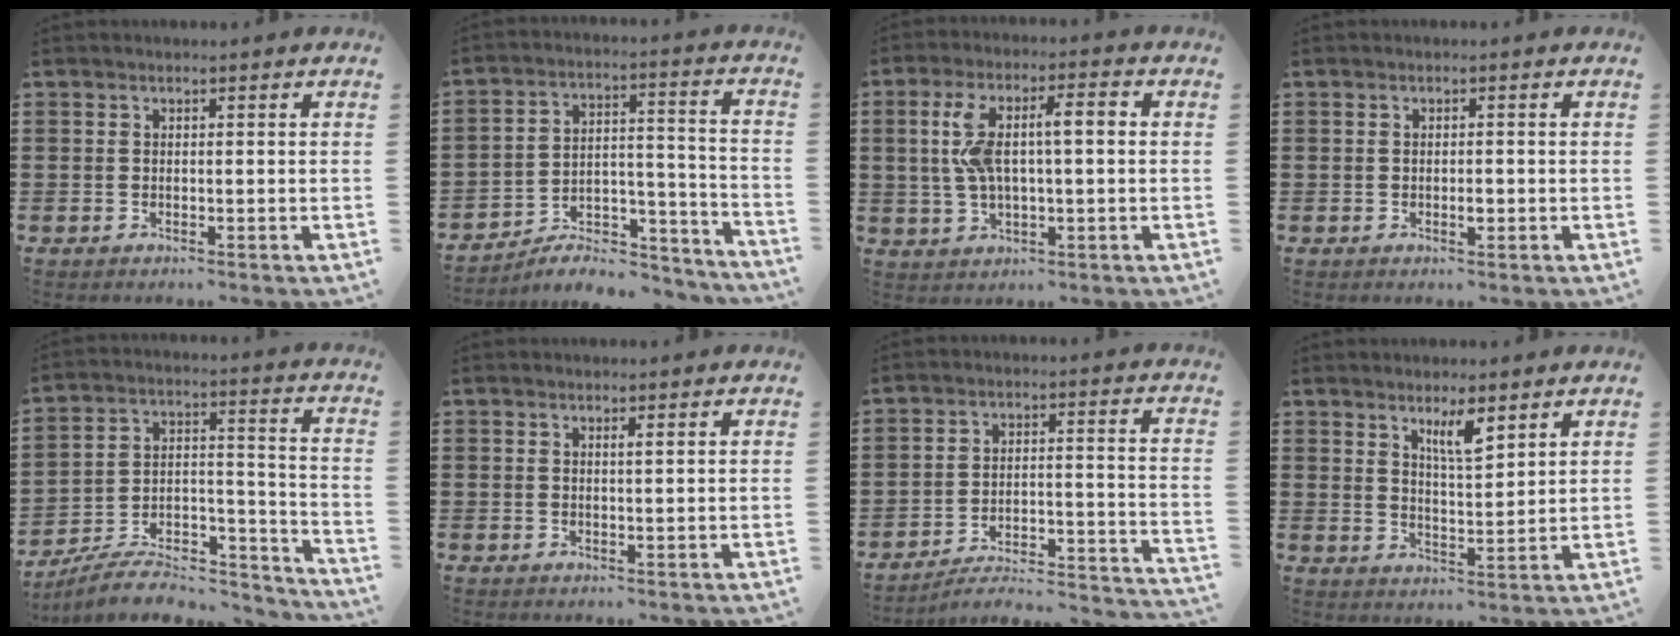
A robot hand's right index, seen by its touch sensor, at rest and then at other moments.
{"total": 7.1, "force": [-6.1, 2.6, 2.5], "torque": [-0.039, 0.013, -0.114]}
{"total": 8.9, "force": [1.1, 2.7, 8.4], "torque": [-0.177, 0.004, 0.010]}
{"total": 1.5, "force": [-0.3, 0.5, 1.4], "torque": [-0.024, -0.002, -0.005]}
{"total": 7.9, "force": [-6.9, 2.4, 3.1], "torque": [-0.043, 0.016, -0.130]}
{"total": 0.8, "force": [0.4, 0.0, 0.7], "torque": [-0.013, -0.001, 0.007]}
{"total": 3.2, "force": [-2.8, 0.3, 1.6], "torque": [-0.039, -0.018, -0.065]}
{"total": 5.1, "force": [3.6, 1.1, 3.5], "torque": [-0.060, -0.007, 0.059]}